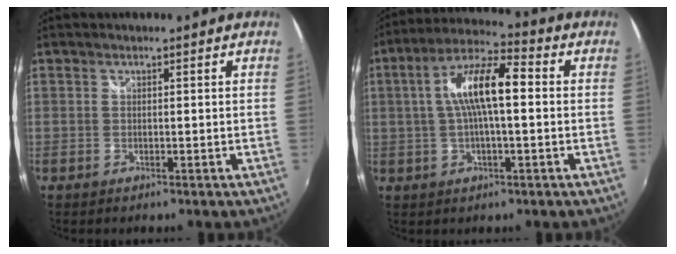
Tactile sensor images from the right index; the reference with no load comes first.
{"total": 11.5, "force": [0.8, 3.1, 11.0], "torque": [-0.207, 0.021, 0.010]}